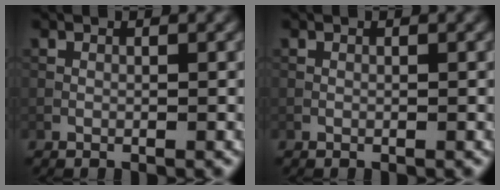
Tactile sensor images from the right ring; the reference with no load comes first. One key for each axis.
{"total": 0.0}